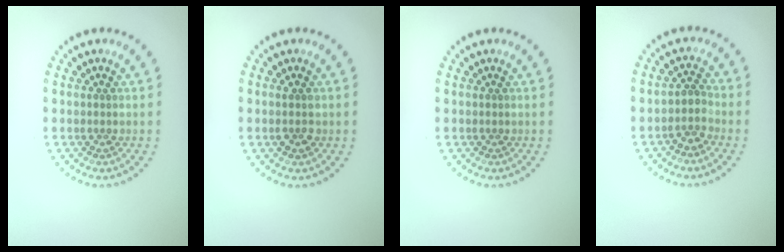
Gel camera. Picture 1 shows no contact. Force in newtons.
{"total": 1.4, "press": 1.4, "slide": 0.2}
{"total": 0.0}
{"total": 1.8, "press": 1.4, "slide": 1.2}